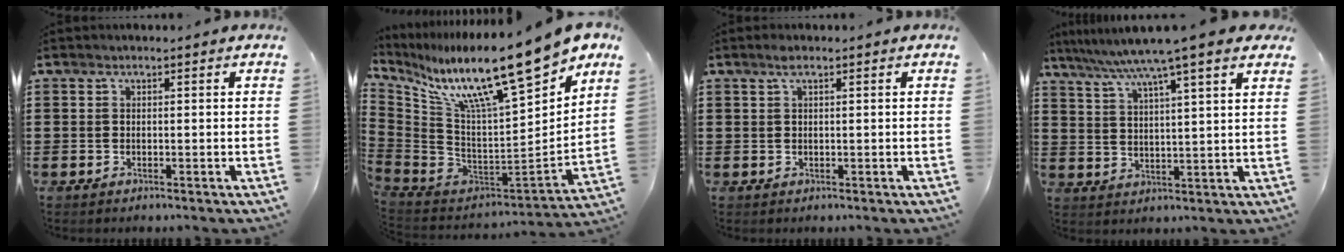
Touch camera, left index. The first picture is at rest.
{"total": 17.7, "force": [12.8, 2.1, 12.2], "torque": [-0.226, -0.096, 0.209]}
{"total": 1.3, "force": [0.7, 0.2, 1.1], "torque": [-0.023, 0.003, 0.013]}
{"total": 7.9, "force": [6.3, -0.4, 4.9], "torque": [-0.114, -0.030, 0.105]}